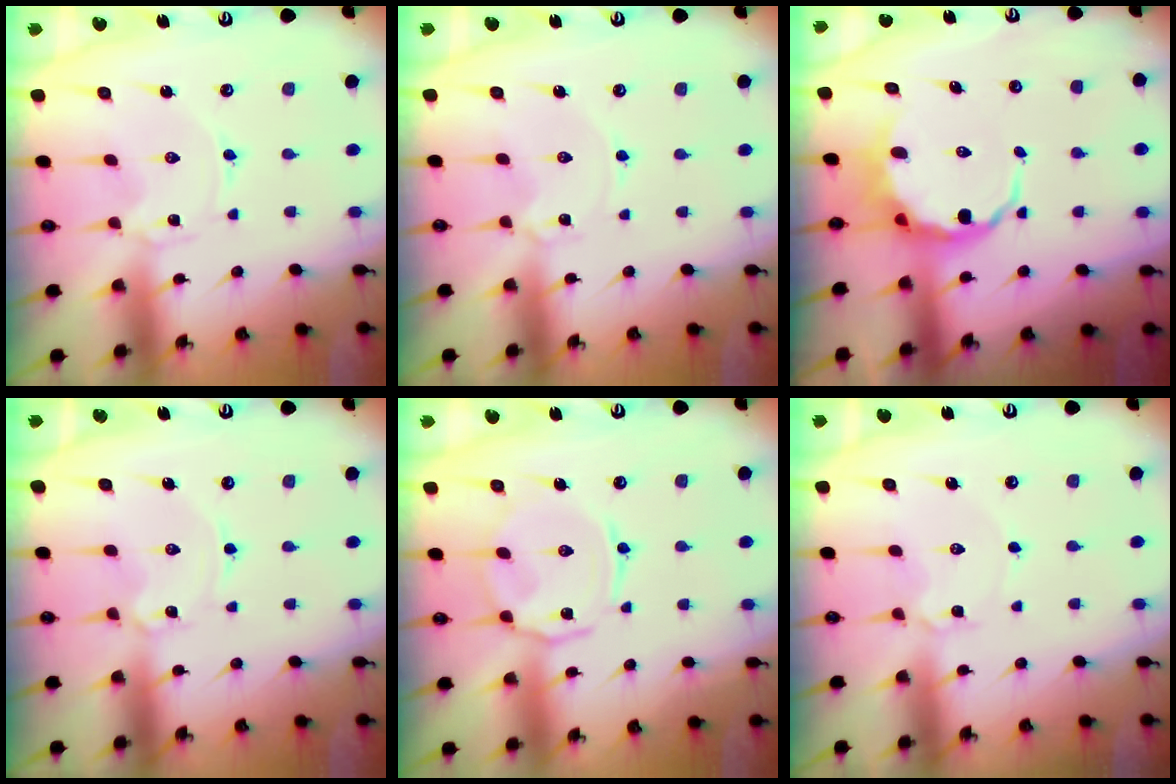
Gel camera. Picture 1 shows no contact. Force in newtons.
{"total": 1.9, "press": 1.9, "slide": 0.4}
{"total": 6.9, "press": 6.7, "slide": 1.9}
{"total": 1.6, "press": 1.5, "slide": 0.1}
{"total": 7.4, "press": 7.4, "slide": 0.8}
{"total": 2.8, "press": 2.8, "slide": 0.3}